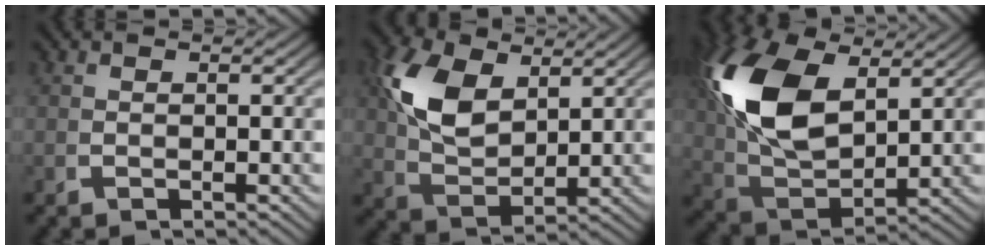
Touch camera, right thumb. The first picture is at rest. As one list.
[{"total": 7.1, "force": [2.1, 4.2, 5.3], "torque": [-0.126, -0.020, 0.052]}, {"total": 11.8, "force": [2.3, 7.0, 9.1], "torque": [-0.224, -0.031, 0.060]}]